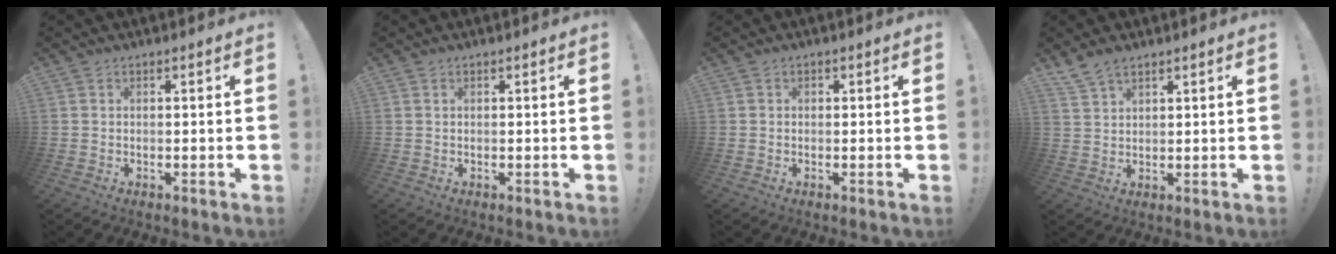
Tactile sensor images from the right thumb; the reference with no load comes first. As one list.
[{"total": 0.0}, {"total": 0.6, "force": [-0.1, 0.6, 0.1], "torque": [0.004, -0.001, -0.003]}, {"total": 4.8, "force": [4.1, 1.8, 1.9], "torque": [-0.036, -0.022, 0.079]}]